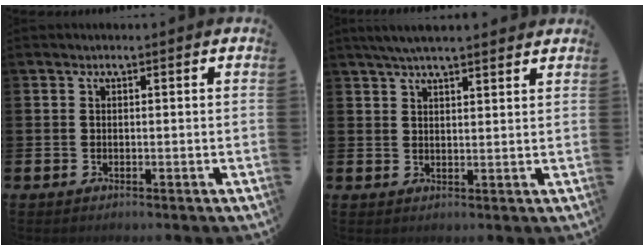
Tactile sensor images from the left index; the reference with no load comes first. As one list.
[{"total": 4.3, "force": [3.9, 0.4, 1.7], "torque": [-0.038, -0.008, 0.070]}]